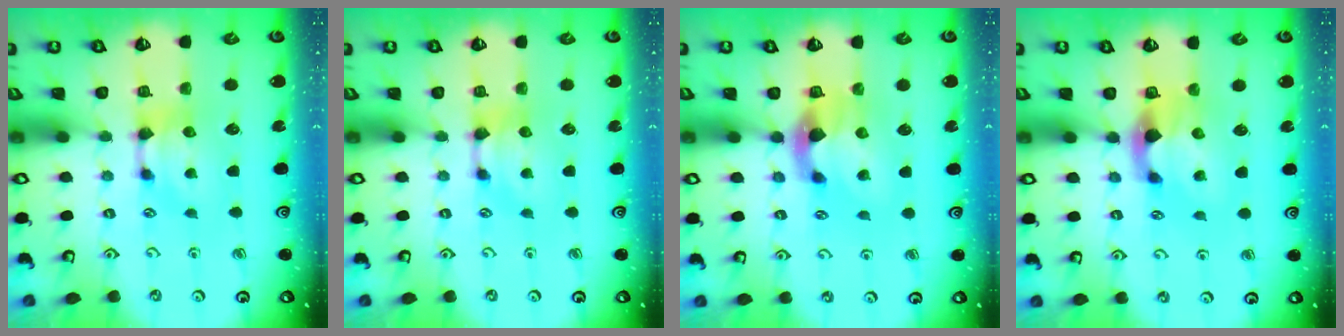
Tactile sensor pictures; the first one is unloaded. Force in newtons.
{"total": 0.0}
{"total": 3.8, "press": 3.4, "slide": 1.6}
{"total": 3.1, "press": 2.7, "slide": 1.4}